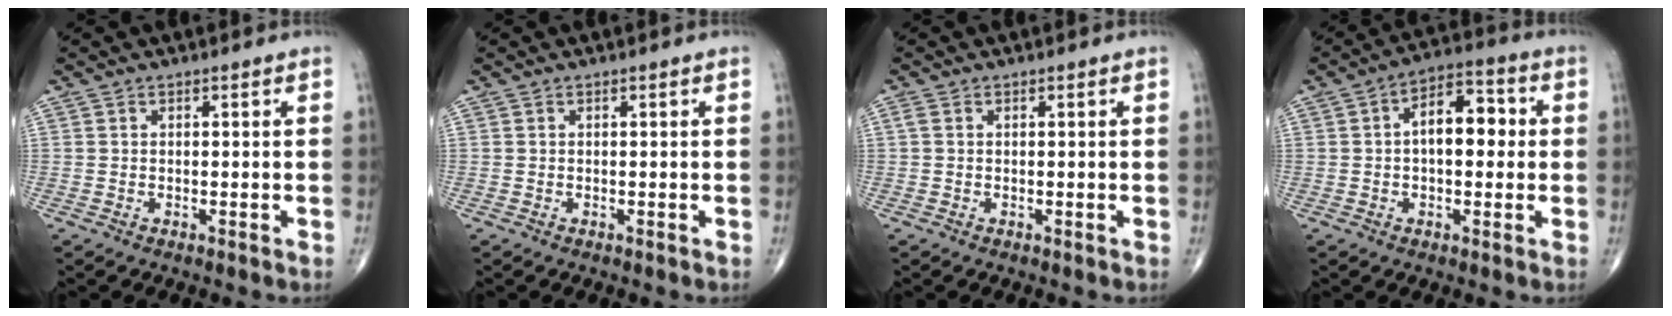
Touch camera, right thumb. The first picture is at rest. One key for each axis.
{"total": 0.0}
{"total": 0.7, "fx": 0.1, "fy": 0.5, "fz": 0.5, "tx": -0.016, "ty": 0.005, "tz": 0.004}
{"total": 9.7, "fx": 0.8, "fy": 5.4, "fz": 8.0, "tx": -0.104, "ty": 0.026, "tz": 0.004}